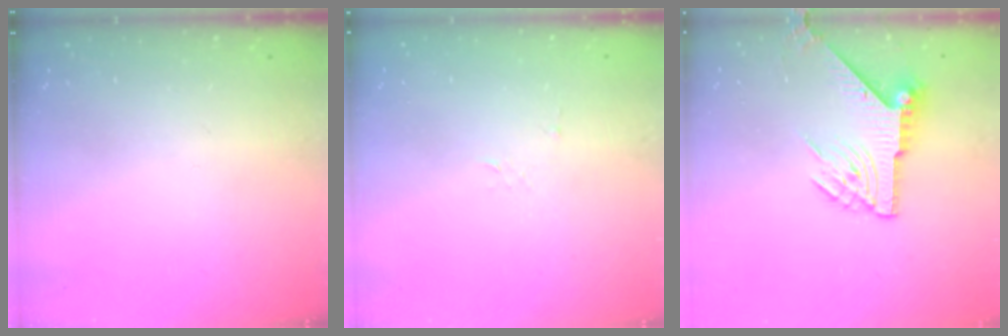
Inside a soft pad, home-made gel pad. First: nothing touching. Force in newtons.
{"total": 2.7, "press": 2.7, "slide": 0.3}
{"total": 9.2, "press": 9.2, "slide": 0.6}